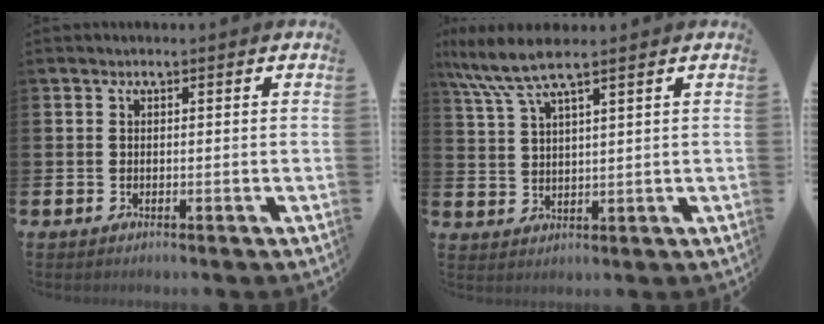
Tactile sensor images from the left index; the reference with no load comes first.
{"total": 6.8, "force": [5.2, 1.0, 4.4], "torque": [-0.103, -0.007, 0.094]}